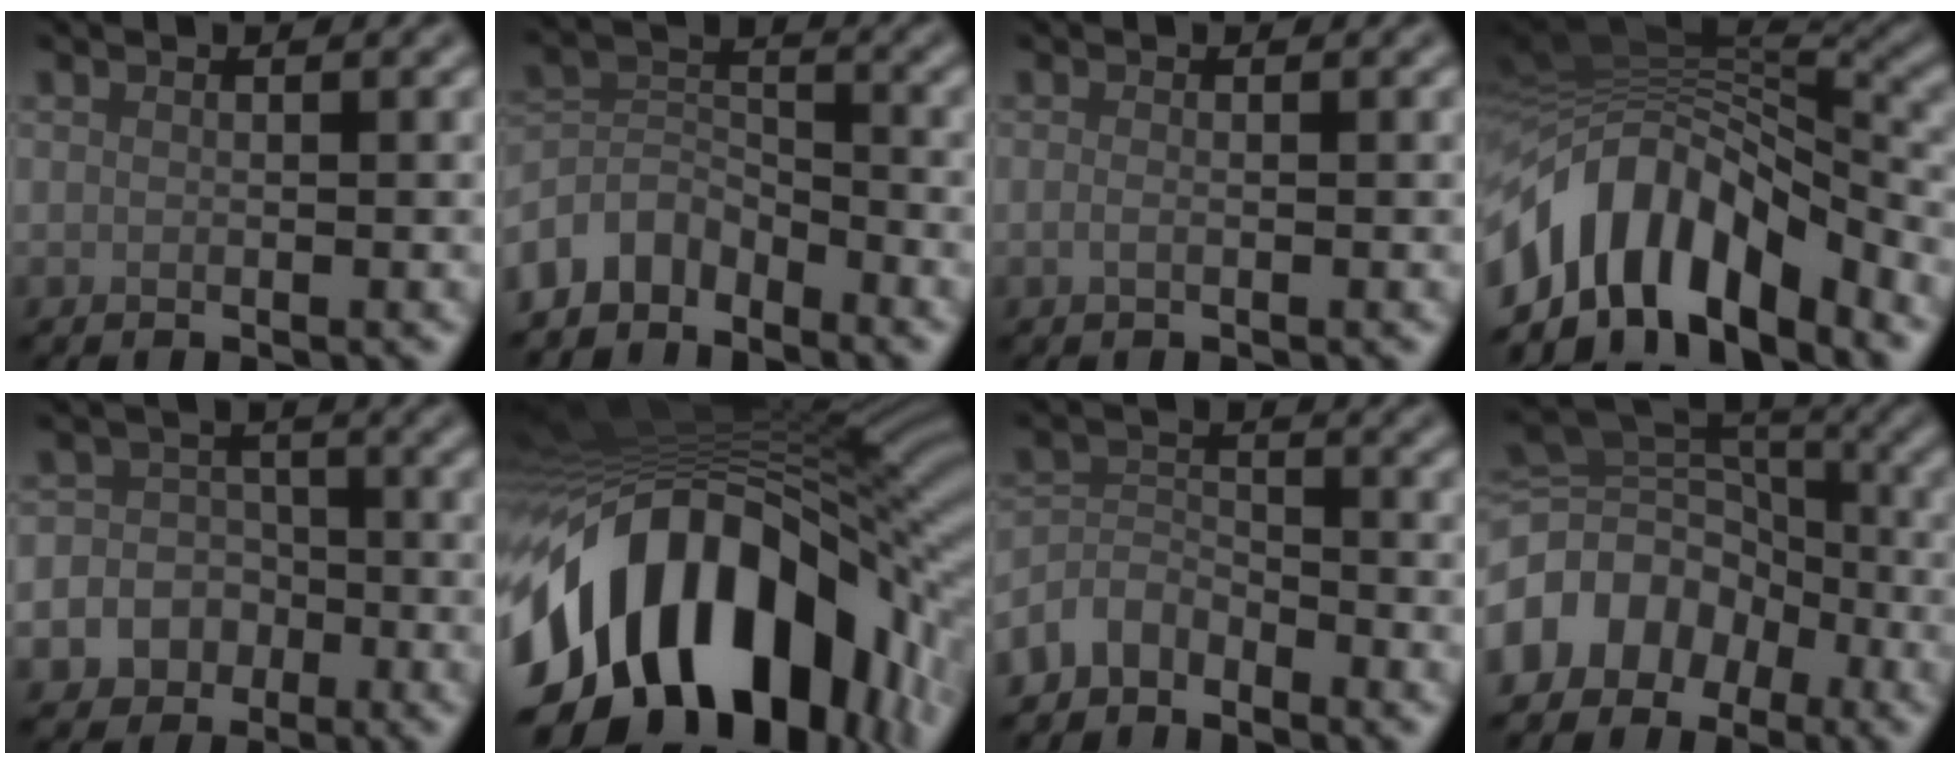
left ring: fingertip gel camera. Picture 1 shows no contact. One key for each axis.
{"total": 4.3, "fx": -3.5, "fy": 2.2, "fz": 1.2, "tx": -0.016, "ty": 0.003, "tz": -0.079}
{"total": 0.7, "fx": -0.2, "fy": 0.2, "fz": 0.6, "tx": -0.013, "ty": -0.003, "tz": -0.005}
{"total": 11.5, "fx": -5.6, "fy": 6.2, "fz": 7.8, "tx": -0.129, "ty": 0.009, "tz": -0.100}
{"total": 7.8, "fx": -3.5, "fy": 6.8, "fz": 1.2, "tx": -0.009, "ty": -0.011, "tz": -0.072}
{"total": 18.8, "fx": -6.2, "fy": 11.8, "fz": 13.3, "tx": -0.233, "ty": -0.023, "tz": -0.100}
{"total": 3.3, "fx": -2.8, "fy": 1.6, "fz": 0.7, "tx": -0.012, "ty": 0.006, "tz": -0.069}
{"total": 8.6, "fx": -4.4, "fy": 6.4, "fz": 3.7, "tx": -0.074, "ty": 0.012, "tz": -0.098}